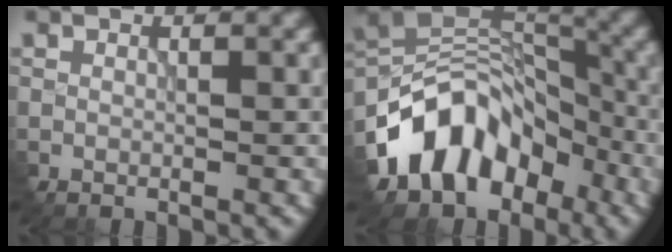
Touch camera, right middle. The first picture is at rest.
{"total": 9.4, "force": [-5.5, 6.4, 4.3], "torque": [-0.070, 0.014, -0.108]}